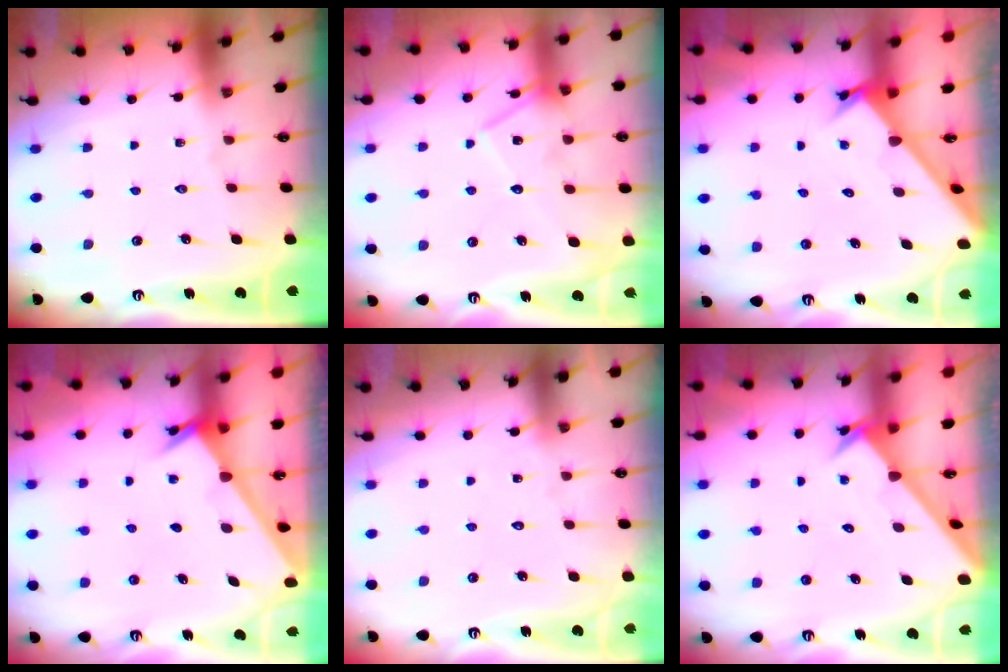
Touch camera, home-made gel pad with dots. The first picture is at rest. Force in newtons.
{"total": 12.7, "press": 12.7, "slide": 0.7}
{"total": 2.4, "press": 2.4, "slide": 0.1}
{"total": 2.5, "press": 2.5, "slide": 0.2}
{"total": 5.6, "press": 5.6, "slide": 0.3}
{"total": 2.5, "press": 2.5, "slide": 0.2}